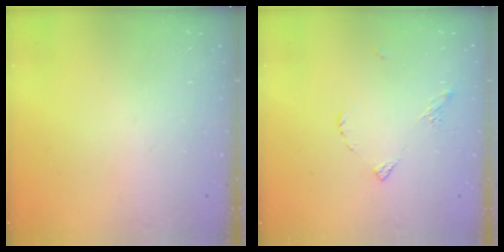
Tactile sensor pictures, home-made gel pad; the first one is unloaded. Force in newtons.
{"total": 4.9, "press": 4.9, "slide": 0.7}